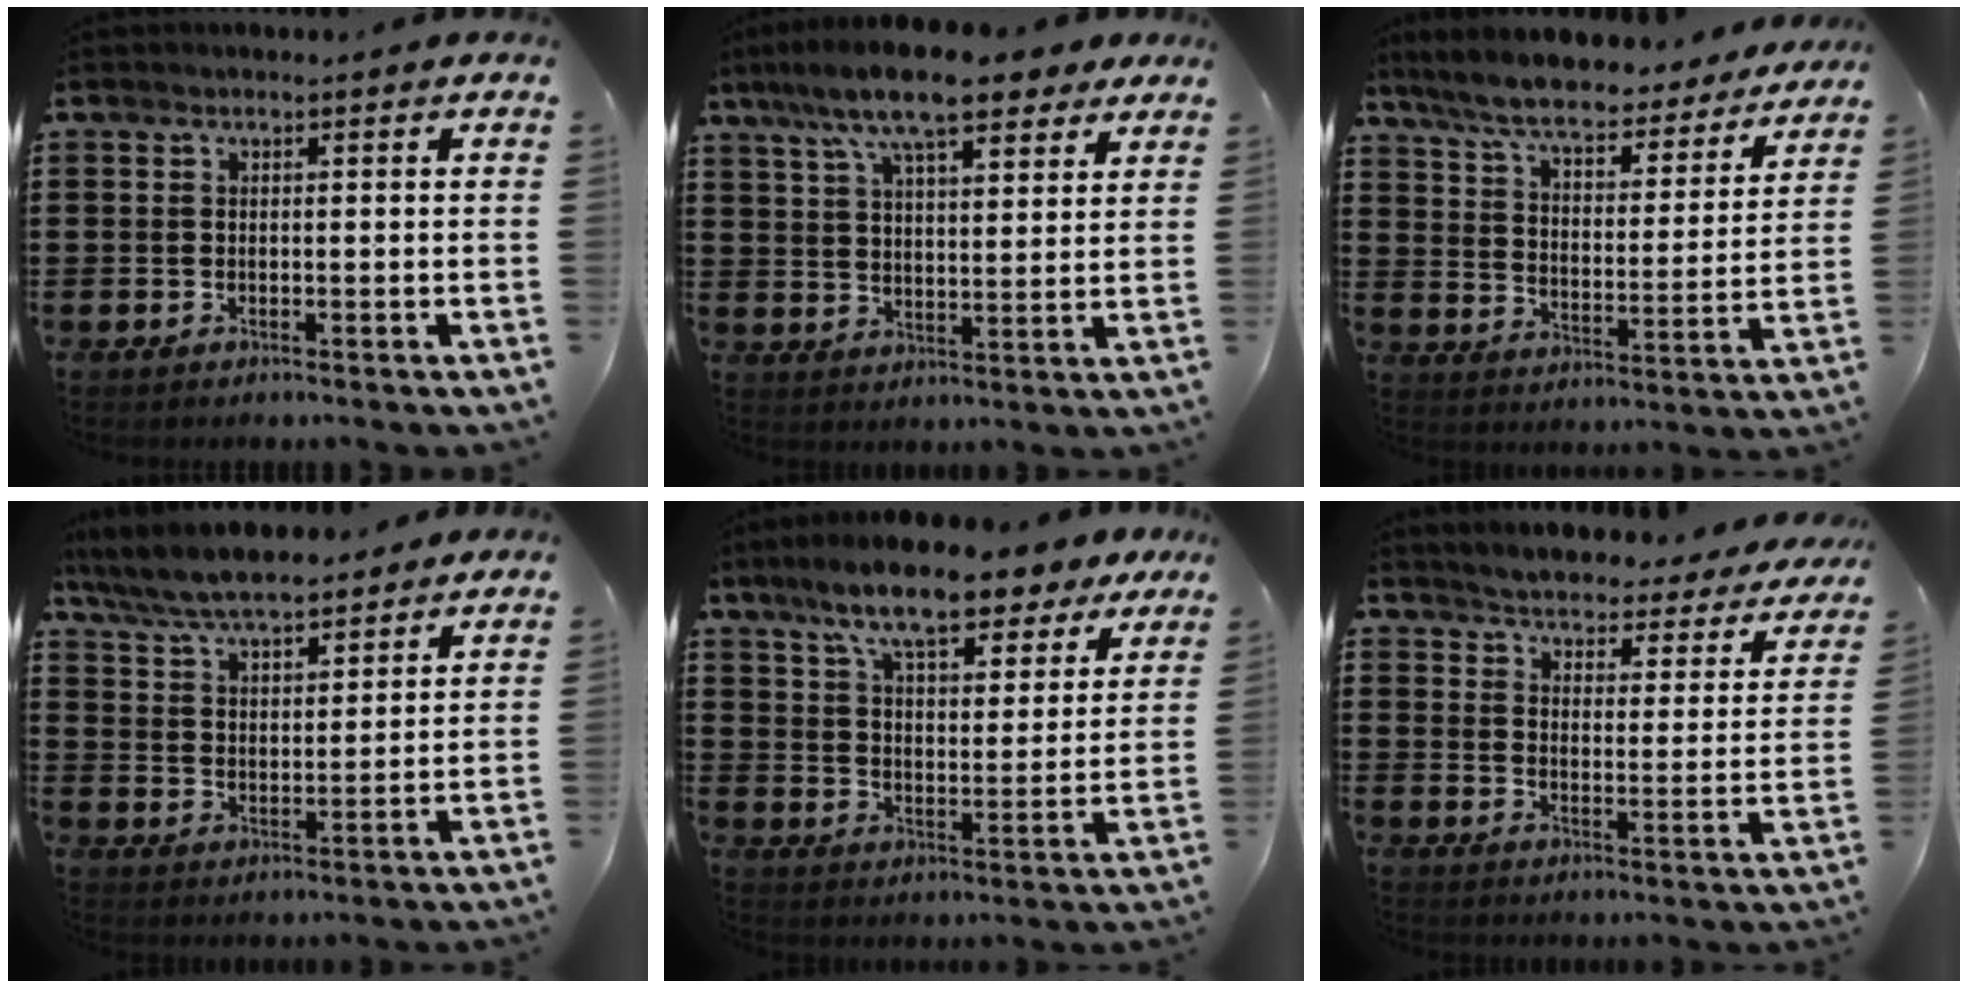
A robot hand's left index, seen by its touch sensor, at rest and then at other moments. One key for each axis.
{"total": 11.6, "fx": 8.7, "fy": 2.7, "fz": 7.2, "tx": -0.158, "ty": -0.012, "tz": 0.151}
{"total": 7.8, "fx": 7.1, "fy": 0.8, "fz": 3.2, "tx": -0.092, "ty": -0.041, "tz": 0.120}
{"total": 7.4, "fx": 6.9, "fy": 1.2, "fz": 2.5, "tx": -0.075, "ty": -0.024, "tz": 0.125}
{"total": 10.9, "fx": 8.9, "fy": 2.1, "fz": 6.0, "tx": -0.139, "ty": -0.026, "tz": 0.155}
{"total": 3.8, "fx": 3.8, "fy": -0.2, "fz": 0.2, "tx": -0.027, "ty": -0.039, "tz": 0.058}